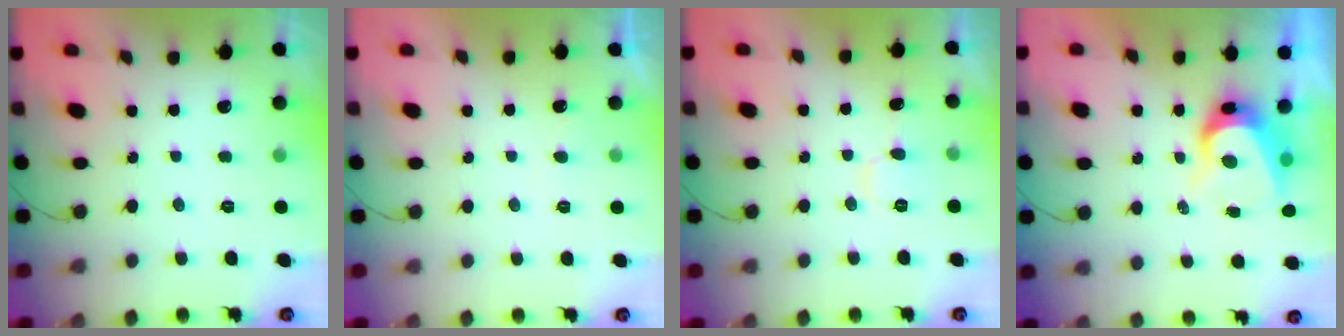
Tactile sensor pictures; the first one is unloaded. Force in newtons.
{"total": 2.6, "press": 2.6, "slide": 0.3}
{"total": 5.9, "press": 5.9, "slide": 0.5}
{"total": 8.2, "press": 8.2, "slide": 0.8}